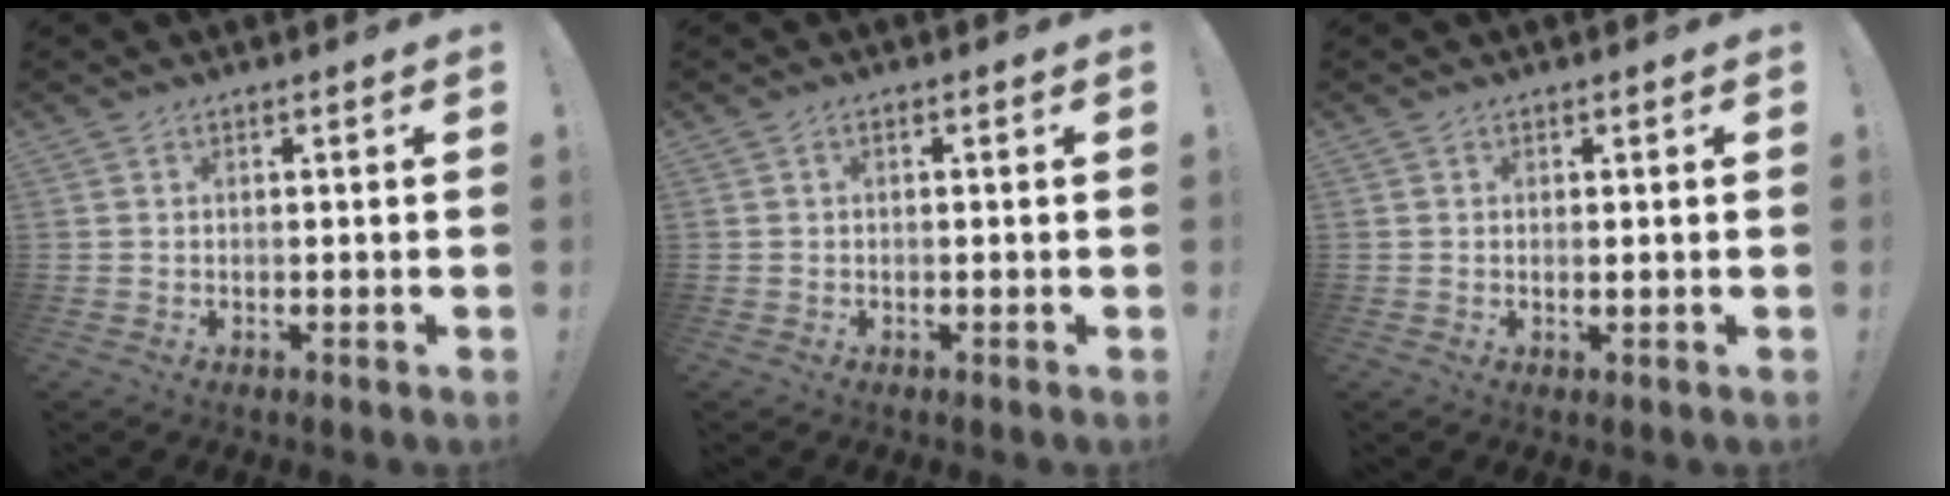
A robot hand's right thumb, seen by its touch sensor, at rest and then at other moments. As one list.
[{"total": 0.9, "force": [-0.5, 0.5, 0.5], "torque": [-0.013, 0.004, -0.008]}, {"total": 0.8, "force": [0.4, 0.1, 0.7], "torque": [0.001, -0.007, 0.004]}]